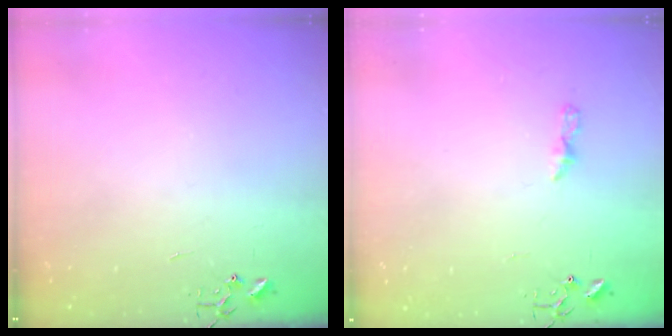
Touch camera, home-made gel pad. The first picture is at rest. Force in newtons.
{"total": 3.7, "press": 3.7, "slide": 0.4}